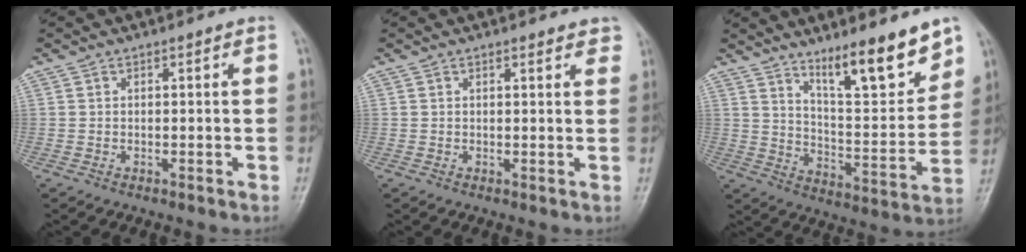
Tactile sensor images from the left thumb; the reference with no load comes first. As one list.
[{"total": 2.7, "force": [2.2, 0.9, 1.4], "torque": [0.000, -0.002, 0.020]}, {"total": 14.2, "force": [10.2, 3.0, 9.4], "torque": [-0.119, -0.078, 0.174]}]